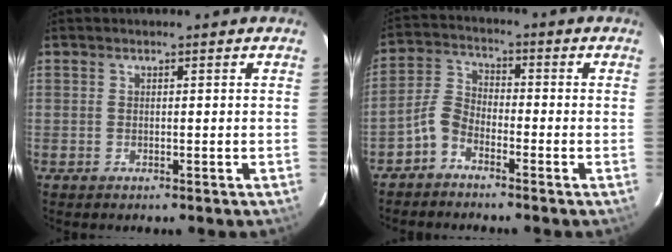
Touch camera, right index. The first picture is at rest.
{"total": 5.0, "force": [-3.5, 2.7, 2.3], "torque": [-0.055, 0.017, -0.078]}